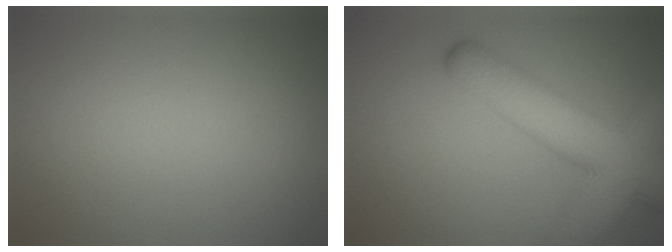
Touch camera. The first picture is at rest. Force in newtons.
{"total": 9.9, "press": 9.9, "slide": 0.4}